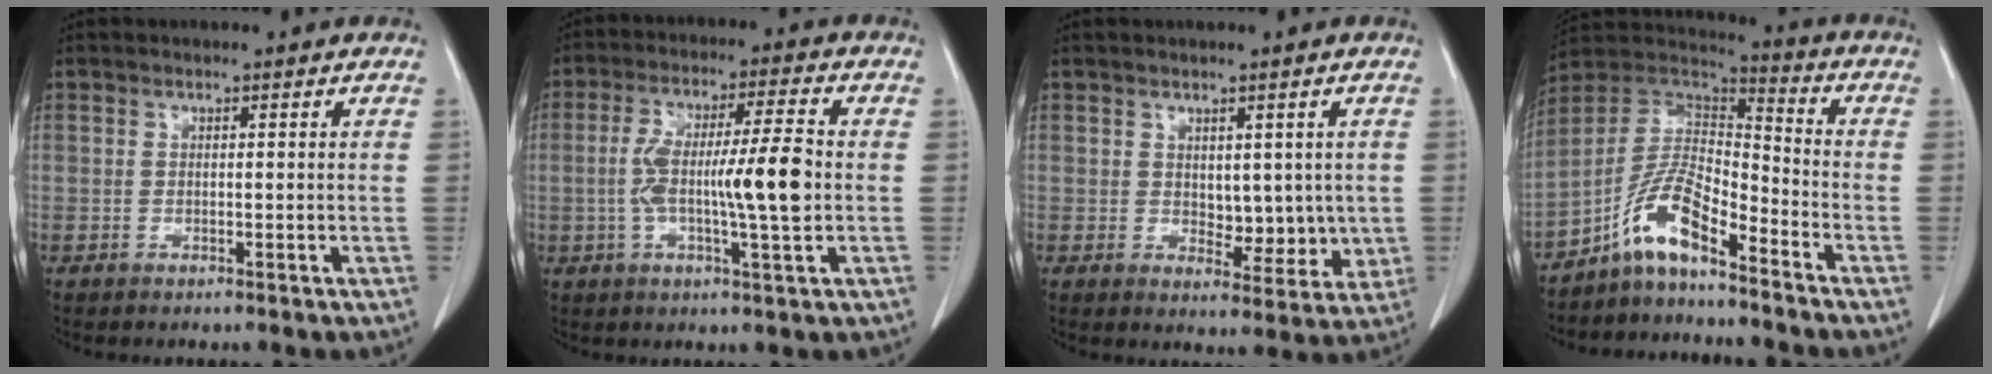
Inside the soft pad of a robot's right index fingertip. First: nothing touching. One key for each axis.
{"total": 11.6, "fx": -1.0, "fy": 1.0, "fz": 11.6, "tx": -0.207, "ty": 0.009, "tz": -0.019}
{"total": 5.9, "fx": 0.5, "fy": 3.6, "fz": 4.7, "tx": -0.047, "ty": -0.007, "tz": 0.018}
{"total": 9.8, "fx": -6.8, "fy": 2.1, "fz": 6.8, "tx": -0.145, "ty": 0.024, "tz": -0.130}